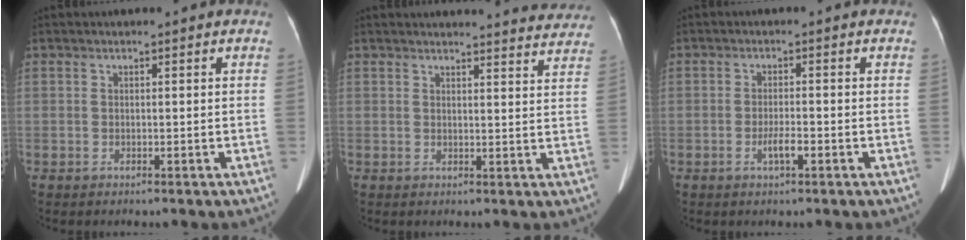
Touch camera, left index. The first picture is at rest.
{"total": 12.5, "force": [12.3, 1.4, 1.8], "torque": [0.007, -0.038, 0.114]}
{"total": 2.4, "force": [-1.0, 0.3, 2.1], "torque": [-0.040, -0.001, -0.019]}